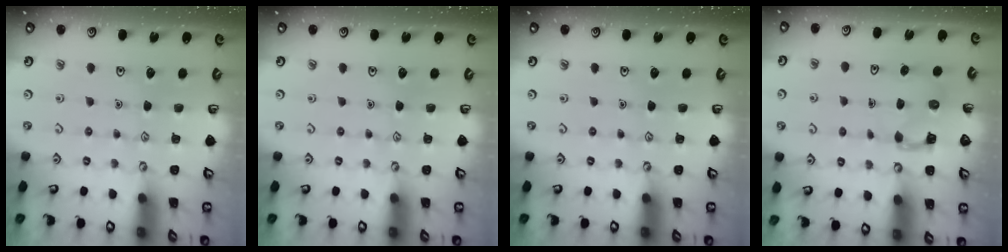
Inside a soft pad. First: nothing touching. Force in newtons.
{"total": 0.0}
{"total": 0.0}
{"total": 3.5, "press": 3.5, "slide": 0.2}